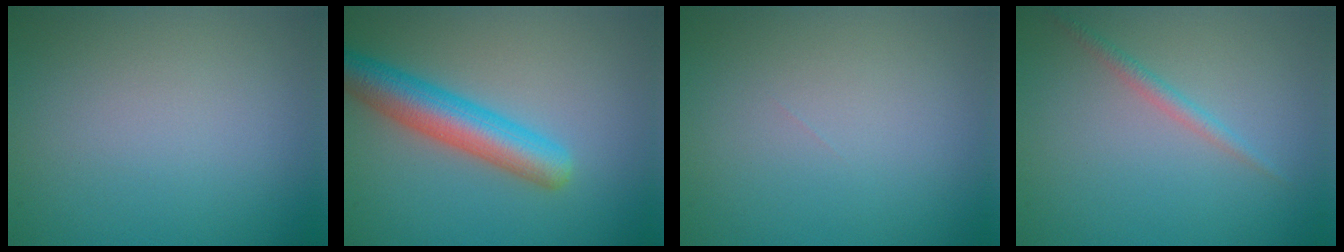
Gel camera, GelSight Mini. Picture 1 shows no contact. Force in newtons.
{"total": 5.7, "press": 5.7, "slide": 0.3}
{"total": 0.0}
{"total": 1.3, "press": 1.3, "slide": 0.1}